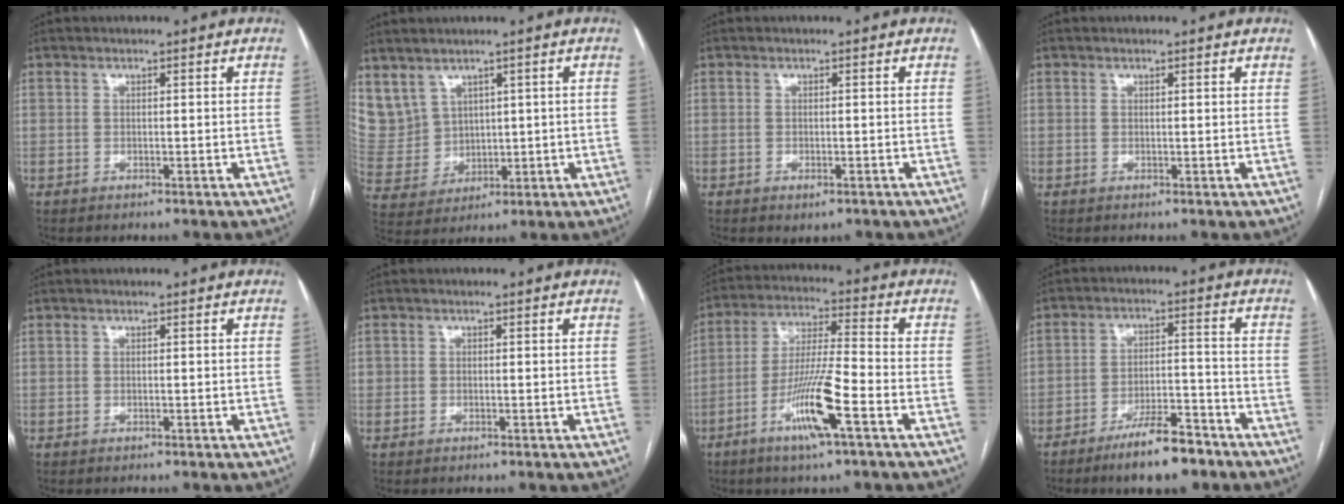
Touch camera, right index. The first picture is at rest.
{"total": 10.8, "force": [5.3, 8.9, 2.9], "torque": [-0.101, 0.039, 0.140]}
{"total": 1.4, "force": [-0.8, 0.8, 0.9], "torque": [-0.010, -0.001, -0.003]}
{"total": 0.6, "force": [0.5, 0.1, 0.4], "torque": [-0.007, 0.003, 0.003]}
{"total": 0.0}
{"total": 0.6, "force": [0.0, 0.6, 0.1], "torque": [0.005, 0.004, -0.001]}
{"total": 11.5, "force": [-5.3, 0.3, 10.2], "torque": [-0.197, -0.010, -0.102]}
{"total": 9.4, "force": [-6.9, 2.2, 5.9], "torque": [-0.097, 0.002, -0.116]}